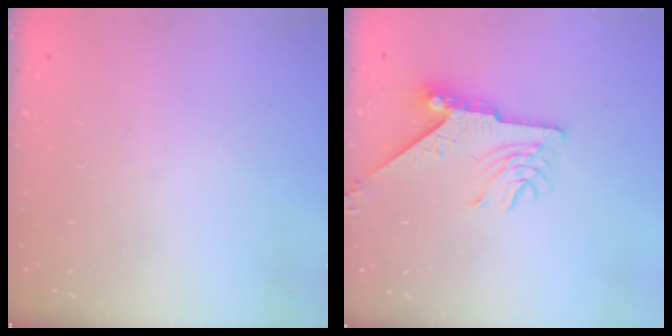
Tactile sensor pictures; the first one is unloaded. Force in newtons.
{"total": 9.3, "press": 9.3, "slide": 0.4}